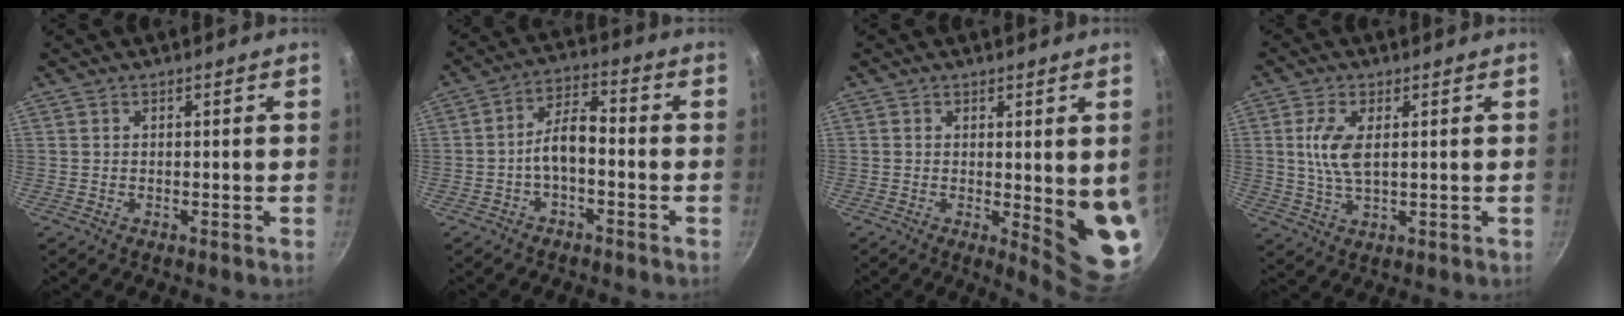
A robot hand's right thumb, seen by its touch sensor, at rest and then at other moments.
{"total": 6.4, "force": [-2.2, 2.9, 5.2], "torque": [-0.093, 0.040, -0.043]}
{"total": 9.0, "force": [0.0, 2.7, 8.6], "torque": [-0.091, -0.026, 0.005]}
{"total": 6.9, "force": [1.3, 3.2, 5.9], "torque": [-0.121, 0.000, 0.025]}